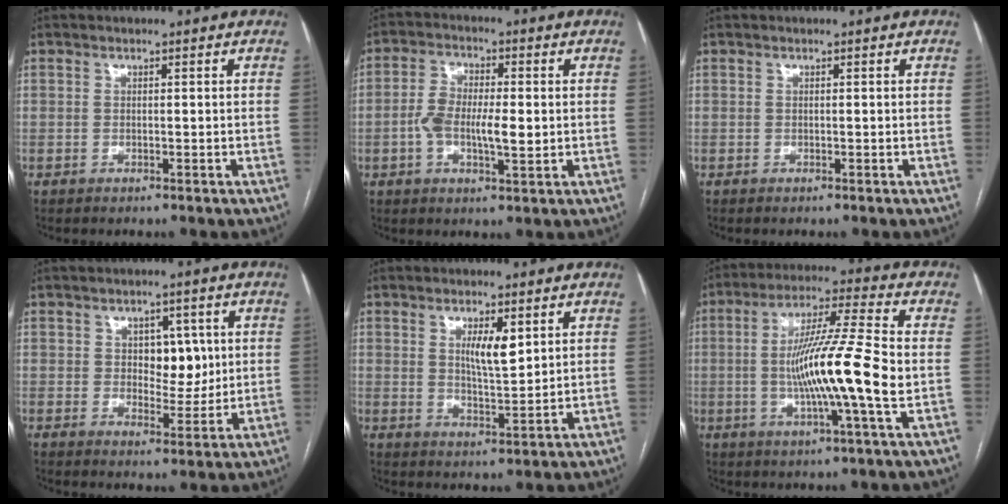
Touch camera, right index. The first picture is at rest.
{"total": 7.6, "force": [-0.8, 2.8, 7.1], "torque": [-0.136, 0.009, -0.016]}
{"total": 0.0}
{"total": 5.6, "force": [1.3, 3.6, 4.1], "torque": [-0.047, 0.006, 0.024]}
{"total": 5.3, "force": [2.0, 1.4, 4.7], "torque": [-0.081, -0.006, 0.038]}
{"total": 15.0, "force": [-1.5, -0.5, 15.0], "torque": [-0.268, -0.004, -0.036]}